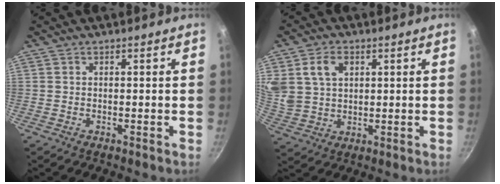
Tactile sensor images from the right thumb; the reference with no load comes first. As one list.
[{"total": 9.2, "force": [3.3, 6.8, 5.3], "torque": [-0.087, -0.009, 0.069]}]